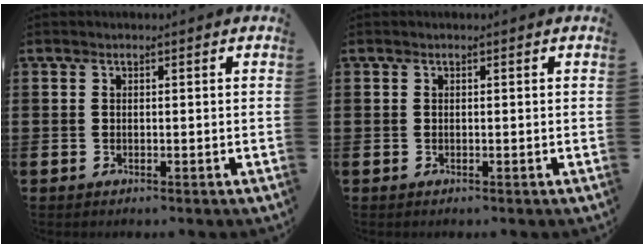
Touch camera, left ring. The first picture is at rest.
{"total": 0.0}